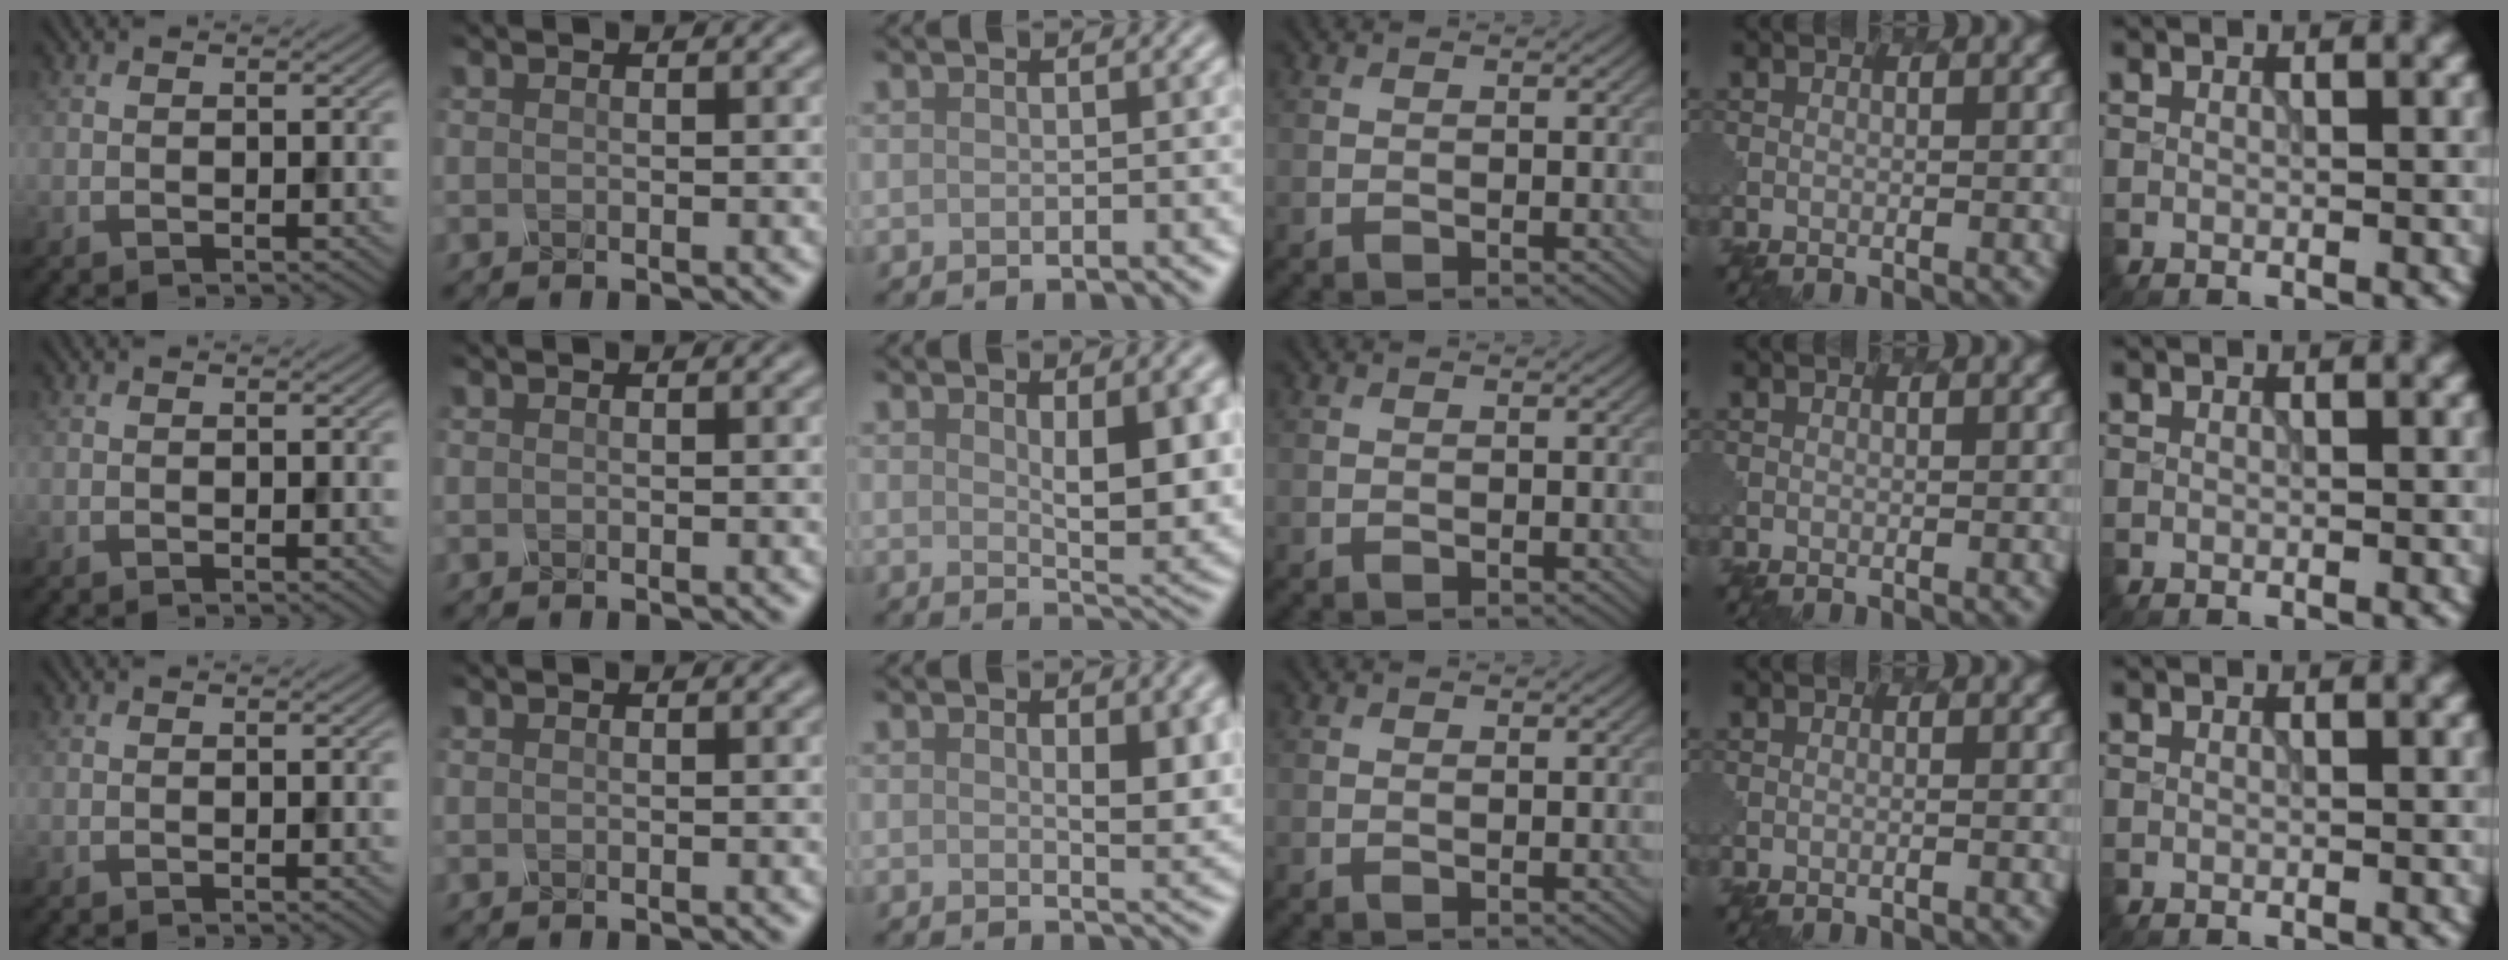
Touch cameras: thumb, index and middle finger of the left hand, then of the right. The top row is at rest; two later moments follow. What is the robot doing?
{"motion": "unscrew", "object": "spray bottle"}